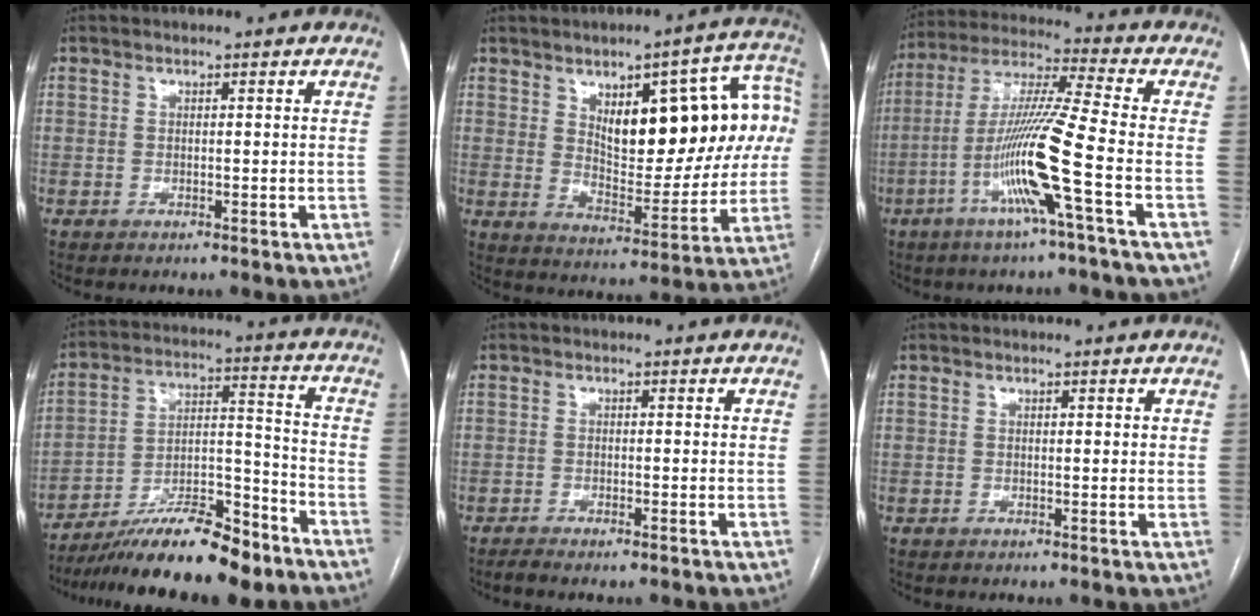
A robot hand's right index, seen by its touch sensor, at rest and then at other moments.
{"total": 19.2, "force": [4.9, 7.5, 16.9], "torque": [-0.225, 0.029, 0.077]}
{"total": 14.0, "force": [-5.0, -1.7, 13.0], "torque": [-0.260, -0.008, -0.102]}
{"total": 16.8, "force": [-13.3, 3.1, 9.7], "torque": [-0.163, 0.012, -0.227]}
{"total": 2.3, "force": [-1.8, 0.2, 1.4], "torque": [-0.022, -0.004, -0.026]}
{"total": 0.6, "force": [0.3, 0.2, 0.5], "torque": [-0.009, 0.000, 0.003]}